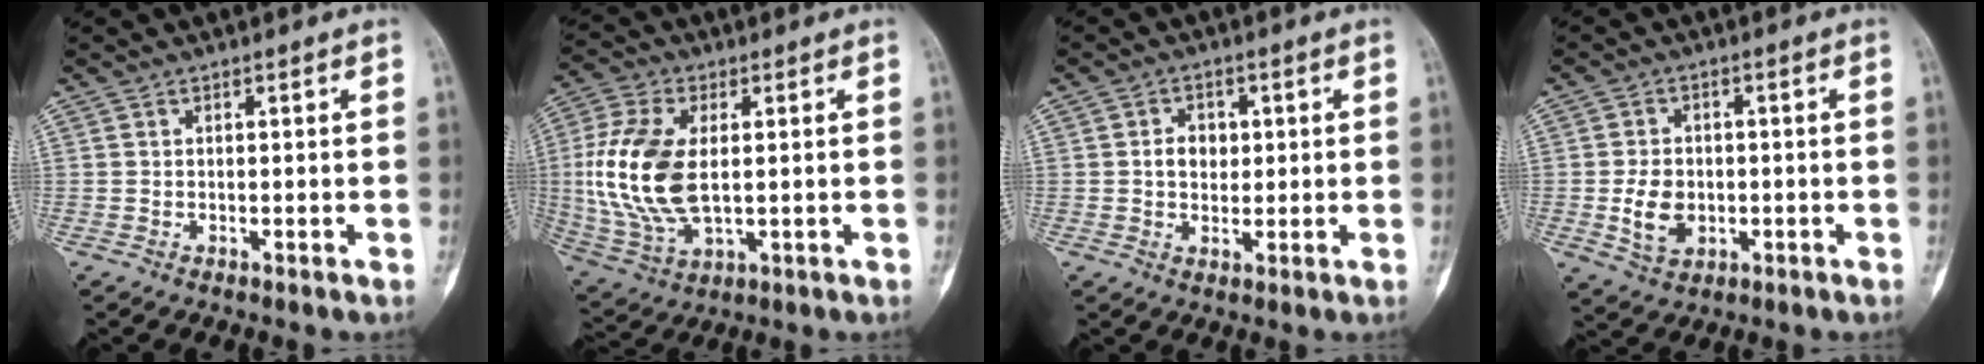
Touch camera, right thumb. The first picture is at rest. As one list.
[{"total": 16.2, "force": [1.0, 8.9, 13.5], "torque": [-0.294, -0.005, 0.025]}, {"total": 4.6, "force": [0.6, 3.5, 2.9], "torque": [-0.026, 0.000, 0.007]}, {"total": 6.8, "force": [-1.2, 5.0, 4.4], "torque": [-0.064, 0.000, -0.014]}]